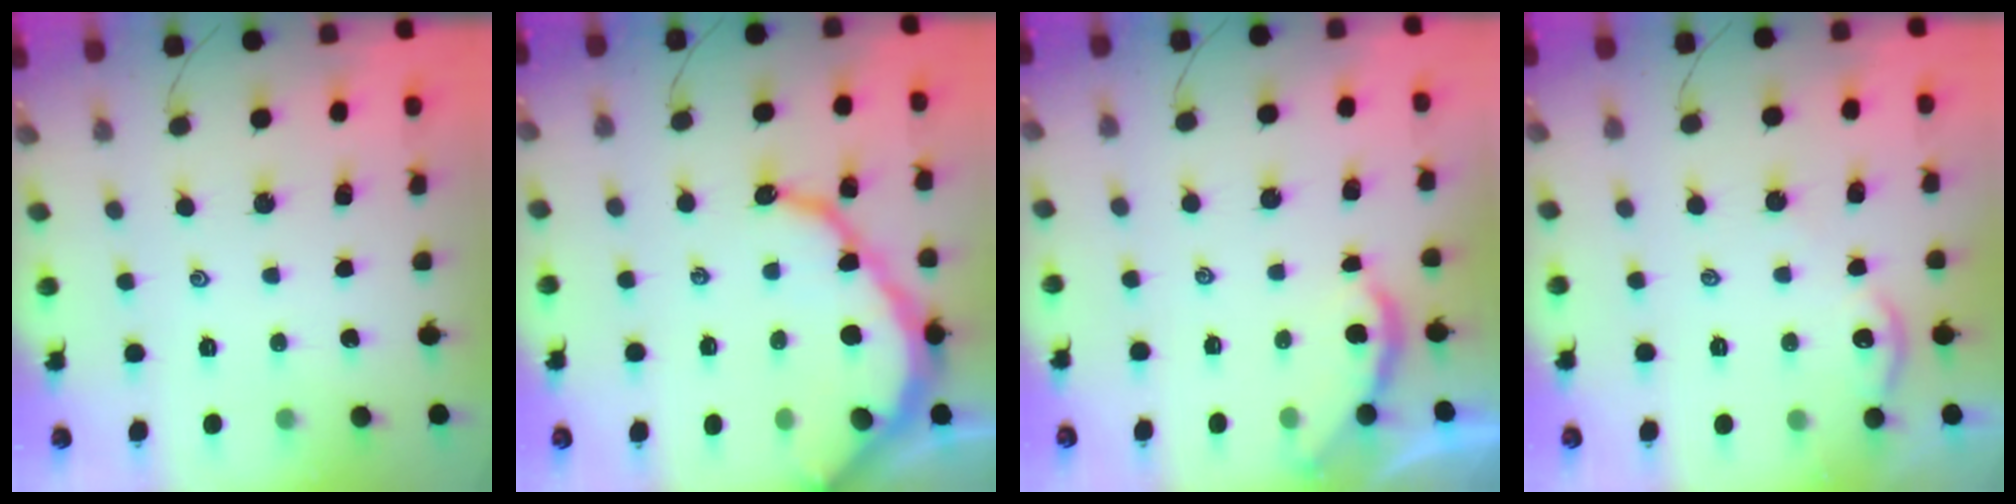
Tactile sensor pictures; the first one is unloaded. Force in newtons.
{"total": 11.6, "press": 11.5, "slide": 1.3}
{"total": 2.3, "press": 2.2, "slide": 0.3}
{"total": 1.7, "press": 1.7, "slide": 0.4}